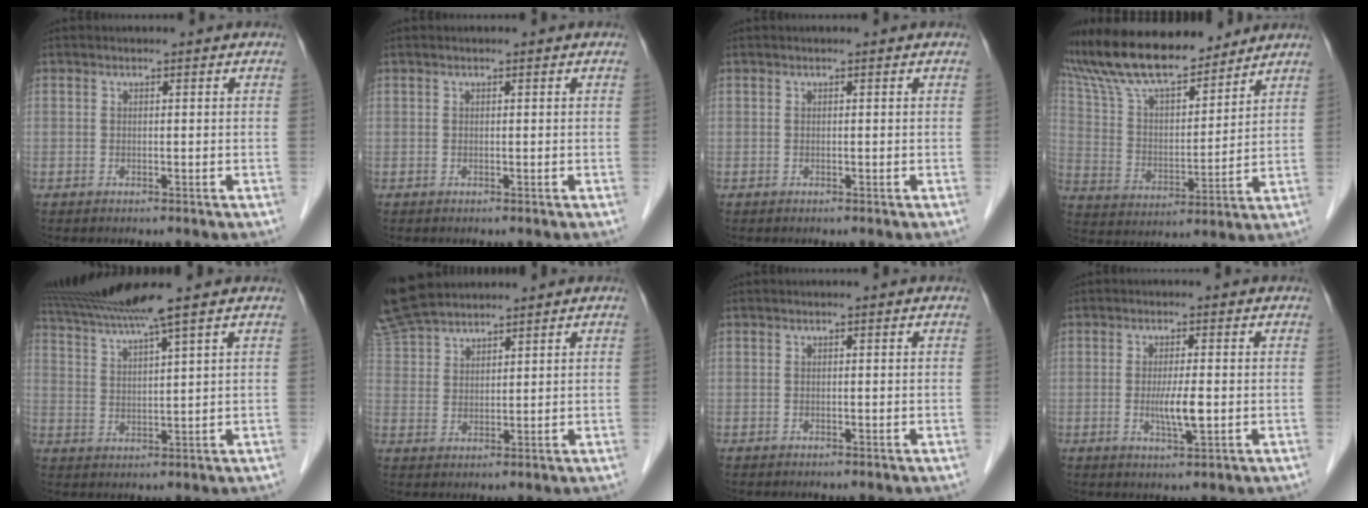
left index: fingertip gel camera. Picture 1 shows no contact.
{"total": 0.0}
{"total": 0.0}
{"total": 17.5, "force": [15.5, 4.2, 7.0], "torque": [-0.137, 0.021, 0.282]}
{"total": 10.0, "force": [8.2, -1.9, 5.3], "torque": [-0.096, 0.010, 0.144]}
{"total": 11.1, "force": [10.0, 3.2, 3.7], "torque": [-0.097, 0.031, 0.203]}
{"total": 0.0}
{"total": 3.9, "force": [-0.5, 0.3, 3.9], "torque": [-0.073, -0.011, -0.009]}